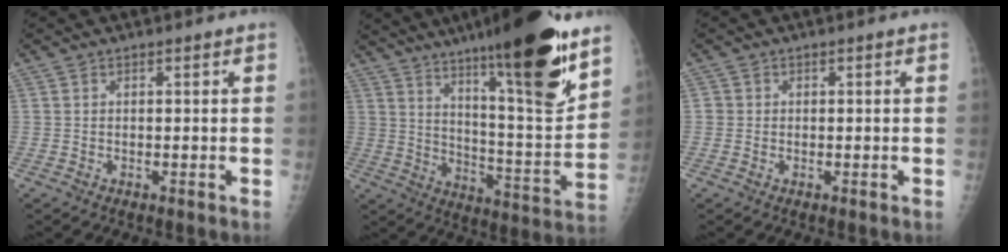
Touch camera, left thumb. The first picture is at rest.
{"total": 23.6, "force": [15.2, 3.5, 17.6], "torque": [-0.247, -0.079, 0.245]}
{"total": 1.0, "force": [0.0, 1.0, 0.1], "torque": [0.005, 0.004, -0.002]}